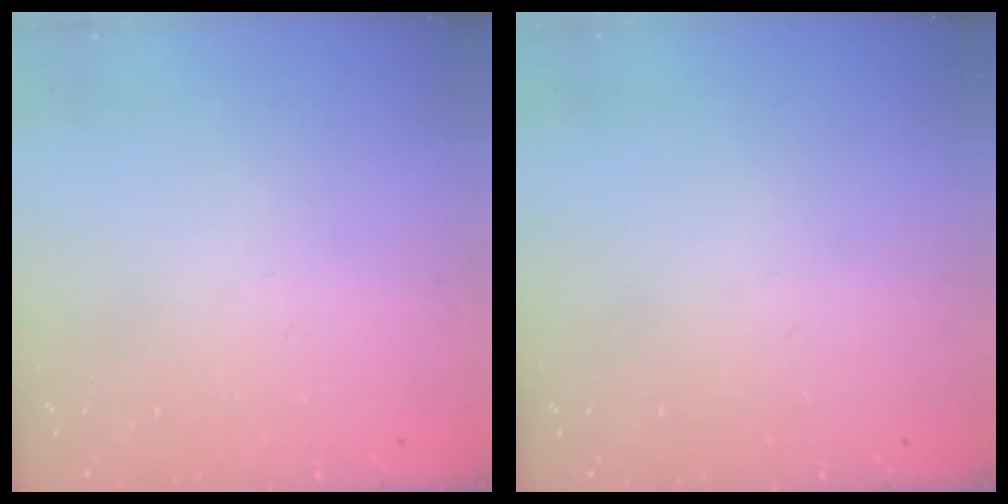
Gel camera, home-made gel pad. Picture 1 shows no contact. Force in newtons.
{"total": 0.0}